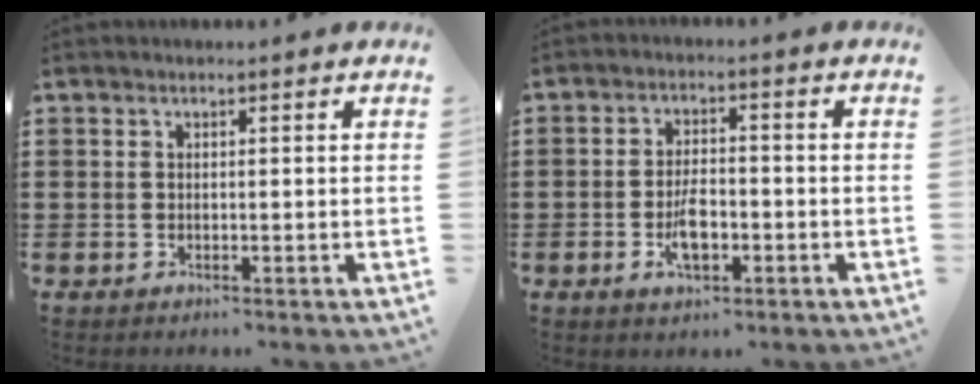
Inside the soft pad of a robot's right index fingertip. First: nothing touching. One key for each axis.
{"total": 5.0, "fx": -1.7, "fy": 2.4, "fz": 4.1, "tx": -0.083, "ty": 0.002, "tz": -0.032}